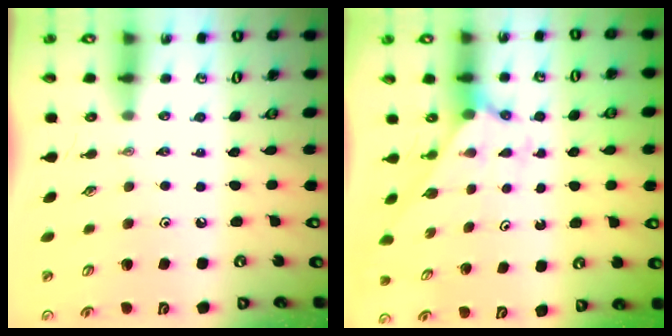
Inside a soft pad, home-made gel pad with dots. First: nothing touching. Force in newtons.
{"total": 2.1, "press": 2.1, "slide": 0.1}